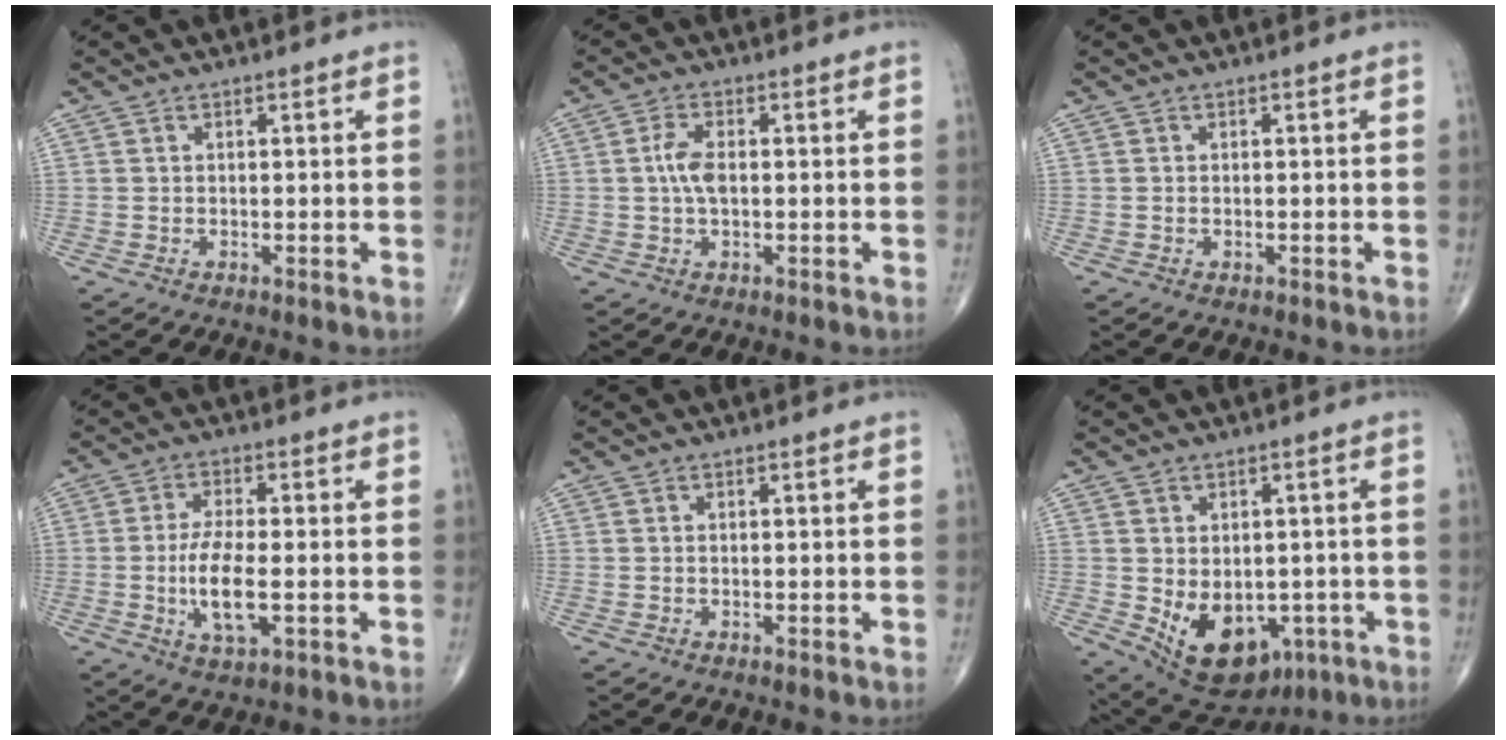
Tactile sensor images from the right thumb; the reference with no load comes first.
{"total": 4.1, "force": [0.1, 1.9, 3.6], "torque": [-0.080, 0.006, -0.002]}
{"total": 0.0}
{"total": 8.4, "force": [-1.5, 3.0, 7.7], "torque": [-0.156, -0.003, -0.026]}
{"total": 0.0}
{"total": 13.3, "force": [-3.7, 9.1, 9.0], "torque": [-0.110, 0.000, -0.030]}